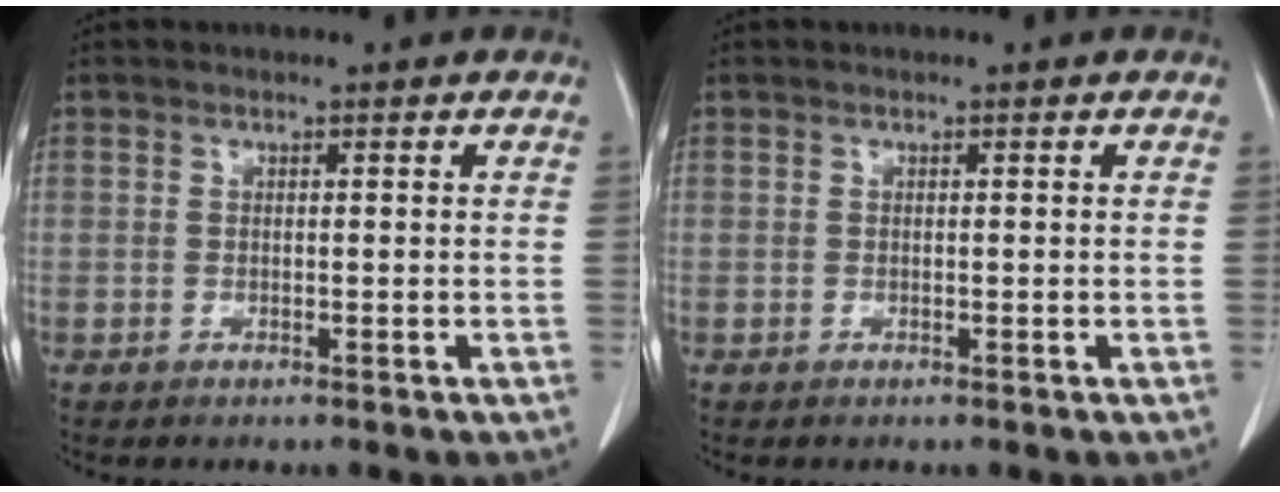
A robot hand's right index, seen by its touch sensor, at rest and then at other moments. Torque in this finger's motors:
{"motor_torque": [0.00, 0.00, 0.01, 0.00]}